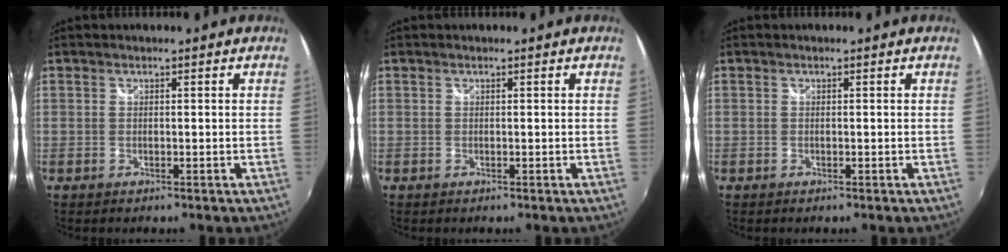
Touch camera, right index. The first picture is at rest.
{"total": 0.0}
{"total": 0.0}